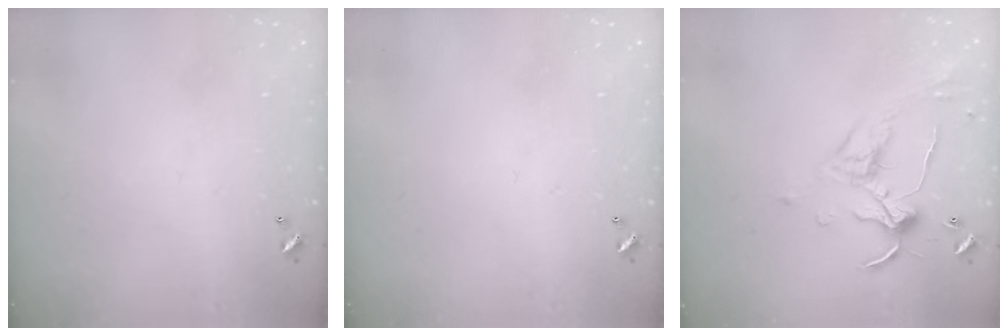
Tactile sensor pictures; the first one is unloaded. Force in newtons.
{"total": 0.0}
{"total": 1.2, "press": 0.8, "slide": 0.8}